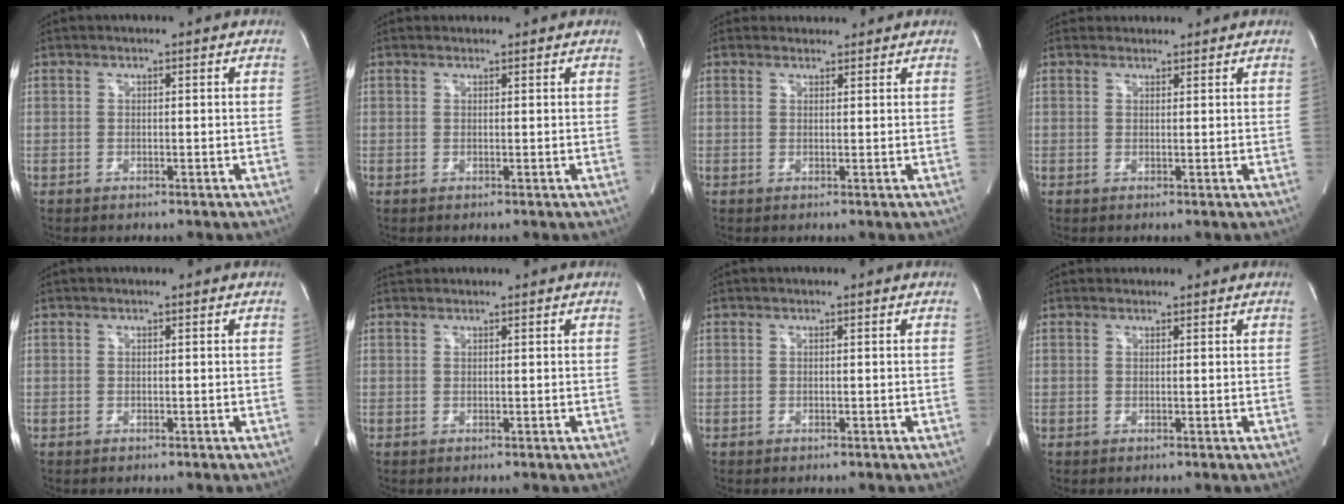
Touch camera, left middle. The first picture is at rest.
{"total": 0.7, "force": [0.6, 0.3, -0.1], "torque": [-0.006, 0.010, 0.011]}
{"total": 2.0, "force": [1.8, 0.8, -0.3], "torque": [0.001, 0.016, 0.025]}
{"total": 2.2, "force": [2.0, 0.8, -0.3], "torque": [0.004, 0.021, 0.030]}
{"total": 0.0}
{"total": 1.1, "force": [1.1, 0.3, 0.0], "torque": [-0.008, 0.019, 0.022]}
{"total": 0.0}
{"total": 0.7, "force": [0.6, 0.3, -0.1], "torque": [-0.004, 0.010, 0.010]}